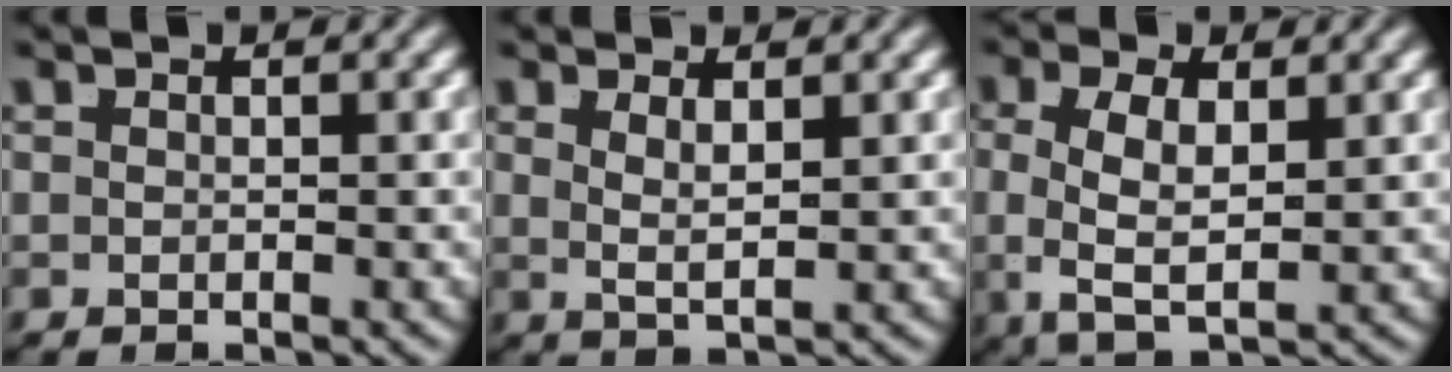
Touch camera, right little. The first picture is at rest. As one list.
[{"total": 2.2, "force": [0.7, 0.2, 2.1], "torque": [-0.032, -0.004, 0.016]}, {"total": 5.7, "force": [-0.1, 3.5, 4.4], "torque": [-0.097, -0.017, 0.008]}]